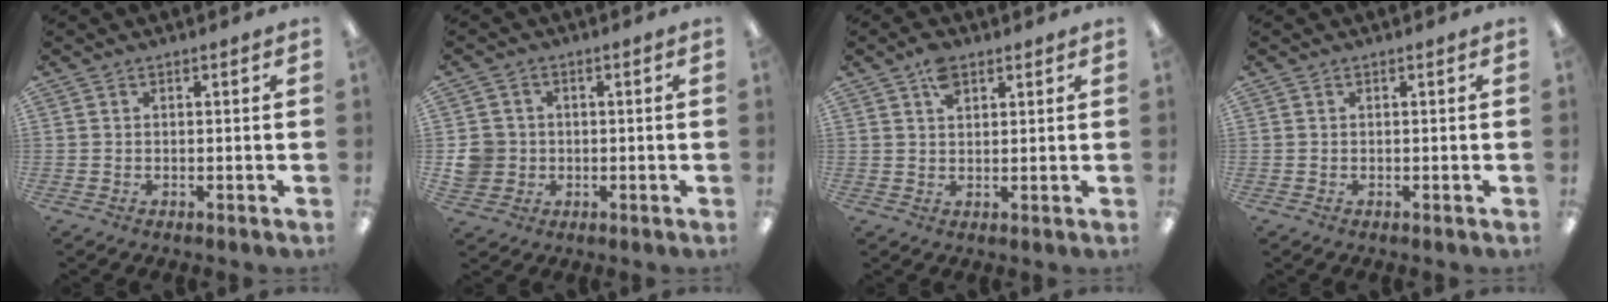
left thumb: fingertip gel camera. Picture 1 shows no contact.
{"total": 6.1, "force": [-0.3, 5.8, 1.9], "torque": [-0.048, 0.014, -0.003]}
{"total": 4.3, "force": [2.6, 2.4, 2.5], "torque": [-0.040, -0.004, 0.045]}
{"total": 0.0}